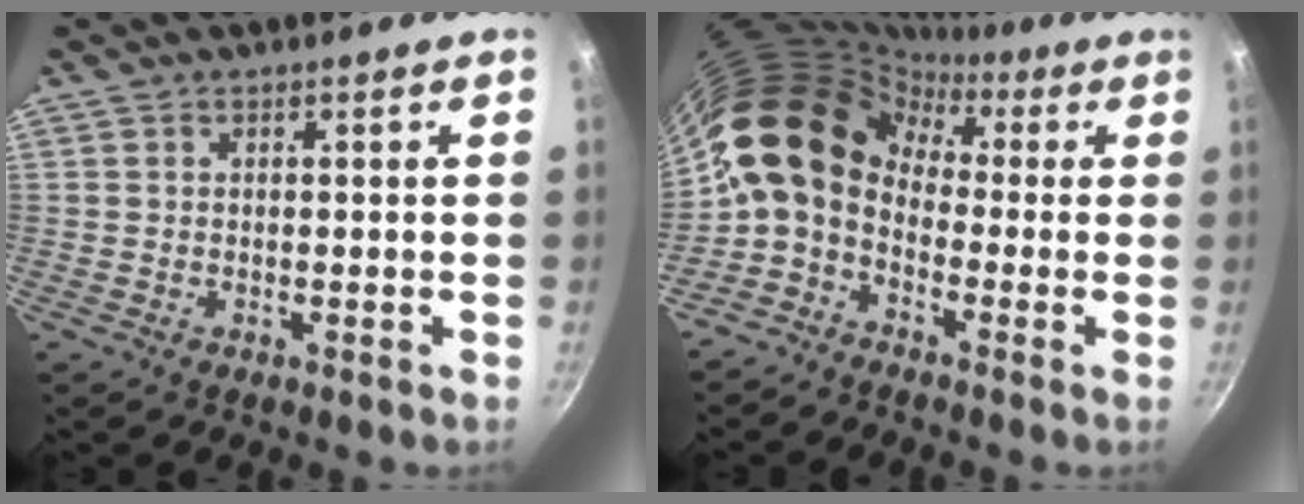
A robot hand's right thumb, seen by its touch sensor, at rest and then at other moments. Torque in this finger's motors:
{"motor_torque": [2.42, 2.59, 1.92, -0.86, 0.30]}